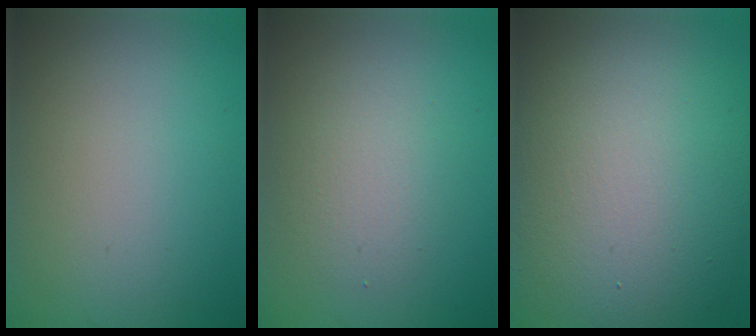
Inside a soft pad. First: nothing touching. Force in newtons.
{"total": 2.6, "press": 2.6, "slide": 0.1}
{"total": 13.0, "press": 12.9, "slide": 1.0}